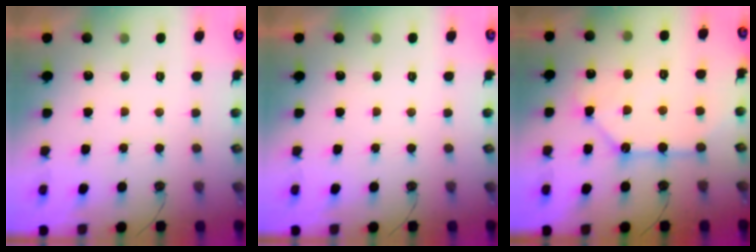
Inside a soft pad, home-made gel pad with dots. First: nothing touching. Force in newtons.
{"total": 0.0}
{"total": 12.9, "press": 12.9, "slide": 1.3}